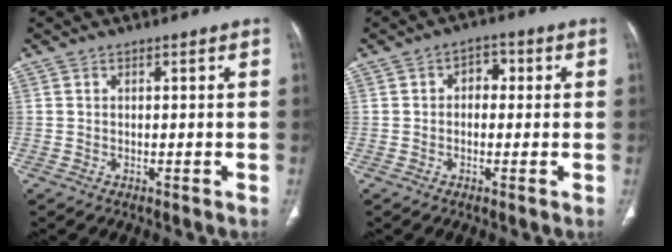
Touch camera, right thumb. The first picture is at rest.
{"total": 3.6, "force": [0.3, 2.6, 2.4], "torque": [-0.014, 0.013, -0.004]}